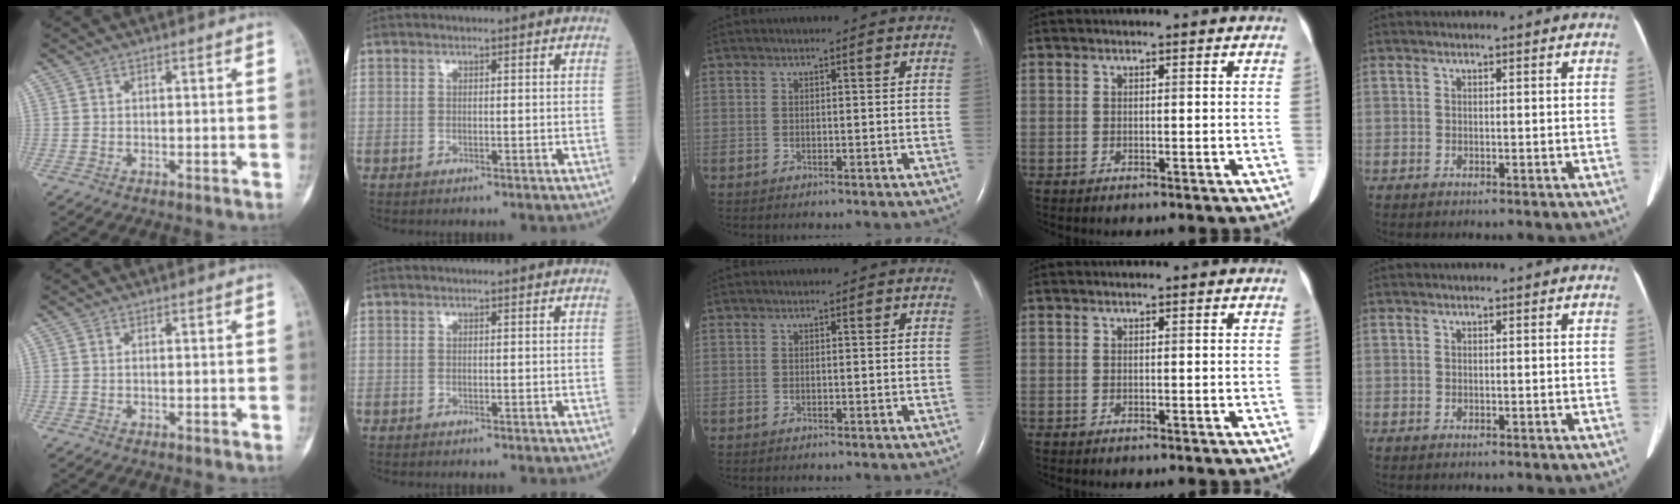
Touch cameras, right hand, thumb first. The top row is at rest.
{}